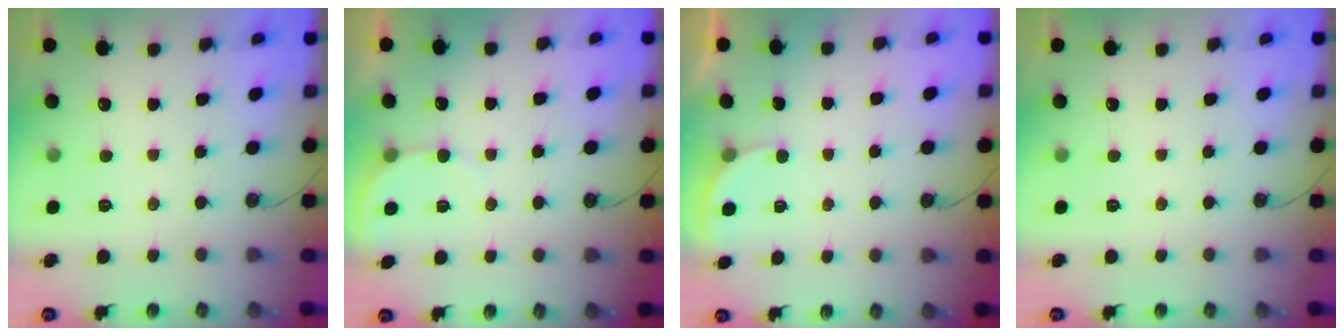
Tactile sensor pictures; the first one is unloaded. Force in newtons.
{"total": 3.6, "press": 3.5, "slide": 1.1}
{"total": 2.1, "press": 2.1, "slide": 0.2}
{"total": 0.0}